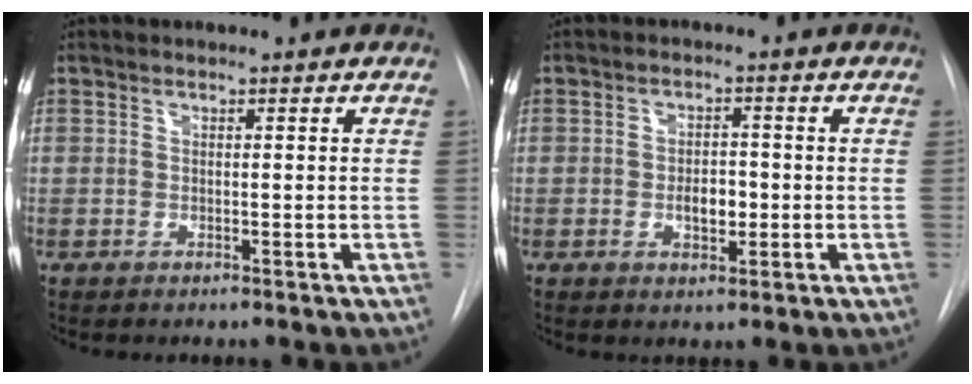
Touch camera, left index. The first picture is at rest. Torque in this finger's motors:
{"motor_torque": [0.54, 0.21, 0.08, 0.03]}